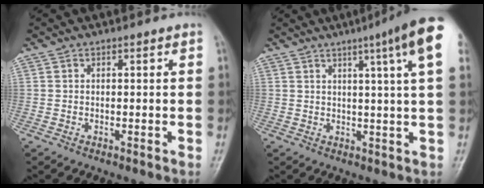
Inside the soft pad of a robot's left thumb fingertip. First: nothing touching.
{"total": 12.3, "force": [5.9, 0.2, 10.8], "torque": [-0.148, -0.006, 0.063]}